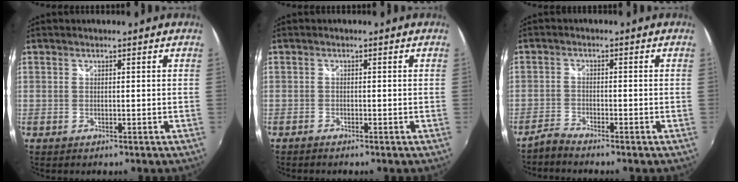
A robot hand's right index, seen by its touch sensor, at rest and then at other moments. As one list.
[{"total": 0.9, "force": [-0.8, 0.2, 0.2], "torque": [-0.009, -0.004, -0.017]}, {"total": 2.5, "force": [-2.5, -0.1, 0.4], "torque": [-0.019, -0.006, -0.057]}]